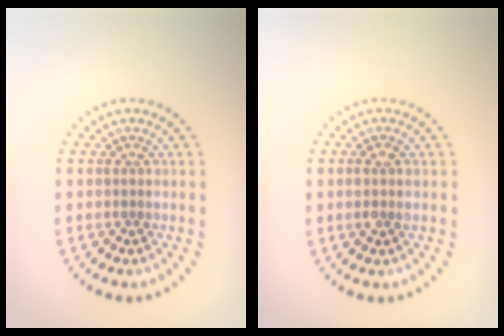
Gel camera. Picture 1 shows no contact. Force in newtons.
{"total": 1.4, "press": 1.3, "slide": 0.5}